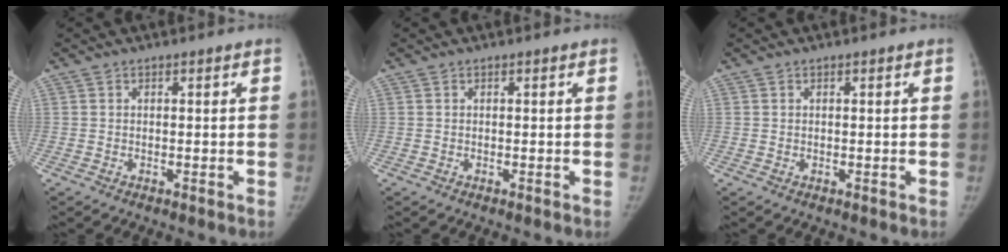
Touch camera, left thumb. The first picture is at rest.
{"total": 0.0}
{"total": 0.0}